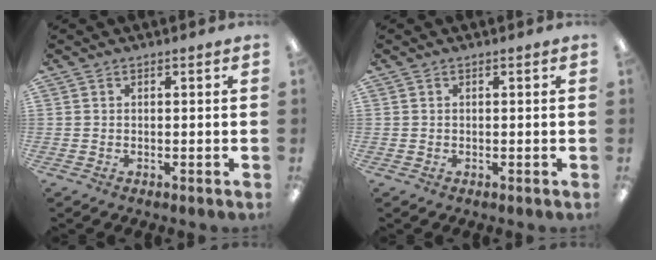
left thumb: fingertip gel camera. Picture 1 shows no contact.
{"total": 0.0}